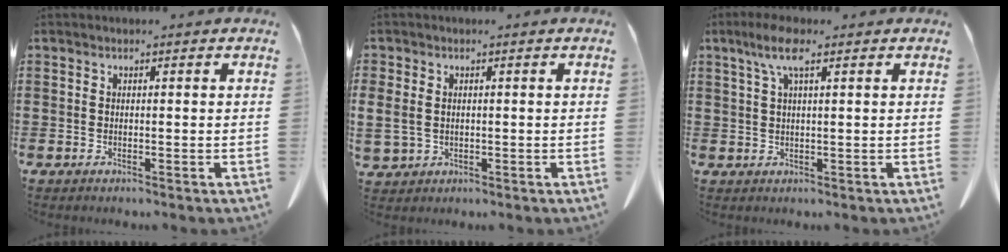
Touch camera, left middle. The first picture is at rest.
{"total": 3.0, "force": [0.1, 2.3, 1.8], "torque": [-0.063, -0.002, -0.006]}
{"total": 5.3, "force": [2.6, 1.4, 4.4], "torque": [-0.092, 0.008, 0.044]}